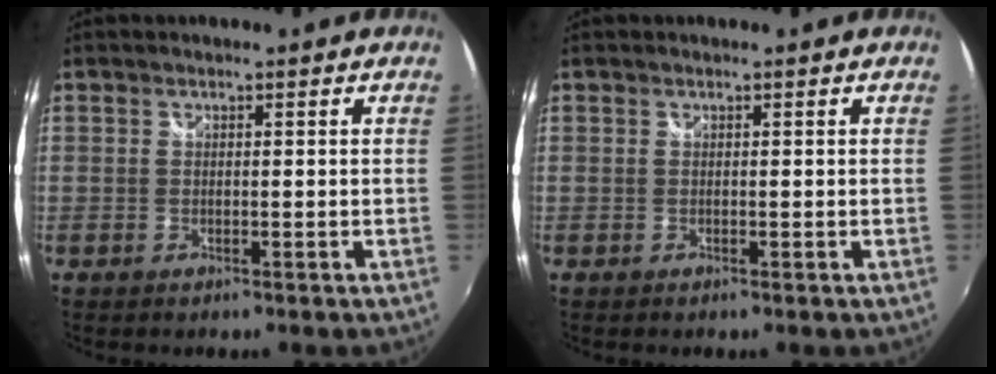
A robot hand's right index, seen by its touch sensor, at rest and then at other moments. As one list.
[{"total": 0.0}]